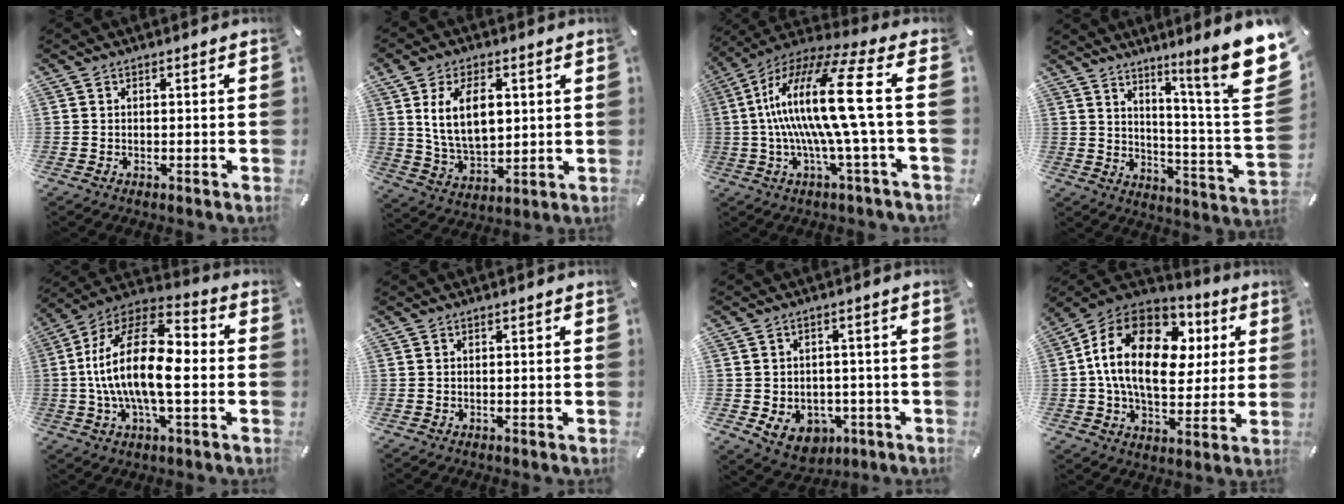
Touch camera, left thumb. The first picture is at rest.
{"total": 12.4, "force": [3.5, 7.3, 9.4], "torque": [-0.182, -0.001, 0.061]}
{"total": 21.7, "force": [1.5, 2.1, 21.5], "torque": [-0.457, -0.021, 0.003]}
{"total": 14.8, "force": [8.8, 0.5, 11.9], "torque": [-0.174, -0.088, 0.124]}
{"total": 19.9, "force": [-1.6, 9.2, 17.6], "torque": [-0.353, 0.006, -0.028]}
{"total": 0.0}
{"total": 7.8, "force": [-2.8, 6.3, 3.8], "torque": [-0.057, 0.015, -0.050]}
{"total": 21.4, "force": [4.5, 14.0, 15.5], "torque": [-0.310, 0.003, 0.073]}